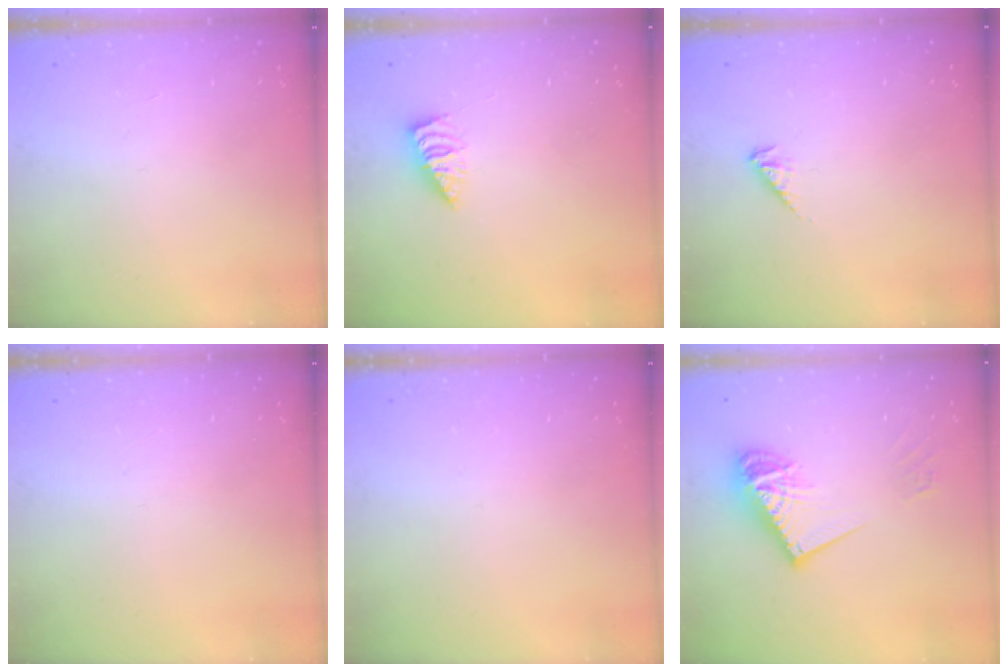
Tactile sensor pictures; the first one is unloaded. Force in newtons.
{"total": 2.5, "press": 2.5, "slide": 0.3}
{"total": 3.3, "press": 3.2, "slide": 0.6}
{"total": 0.0}
{"total": 0.0}
{"total": 14.0, "press": 13.9, "slide": 1.3}